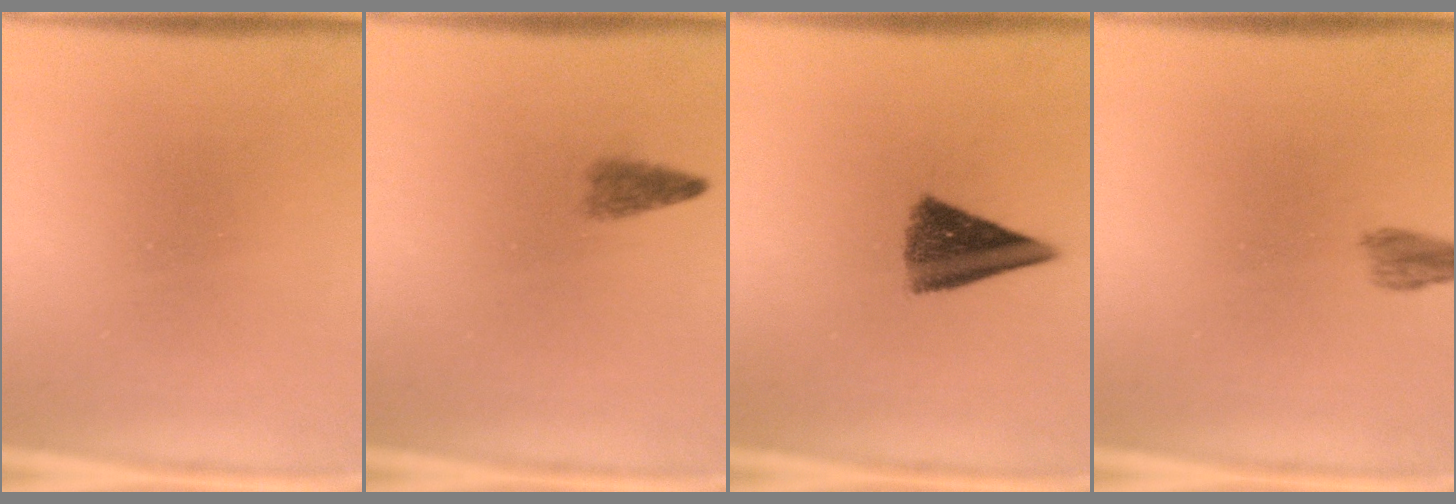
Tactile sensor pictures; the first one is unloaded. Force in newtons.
{"total": 2.2}
{"total": 8.5}
{"total": 1.6}